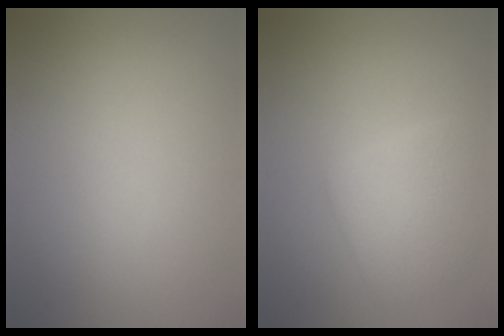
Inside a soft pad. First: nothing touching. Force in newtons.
{"total": 3.0, "press": 3.0, "slide": 0.1}